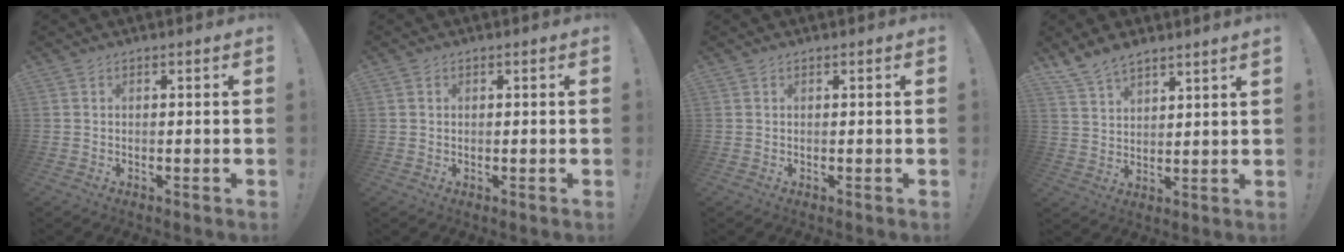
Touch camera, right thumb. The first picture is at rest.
{"total": 0.8, "force": [0.3, 0.8, -0.1], "torque": [0.004, 0.003, 0.005]}
{"total": 0.0}
{"total": 6.8, "force": [6.3, 1.7, 2.2], "torque": [-0.059, -0.033, 0.122]}